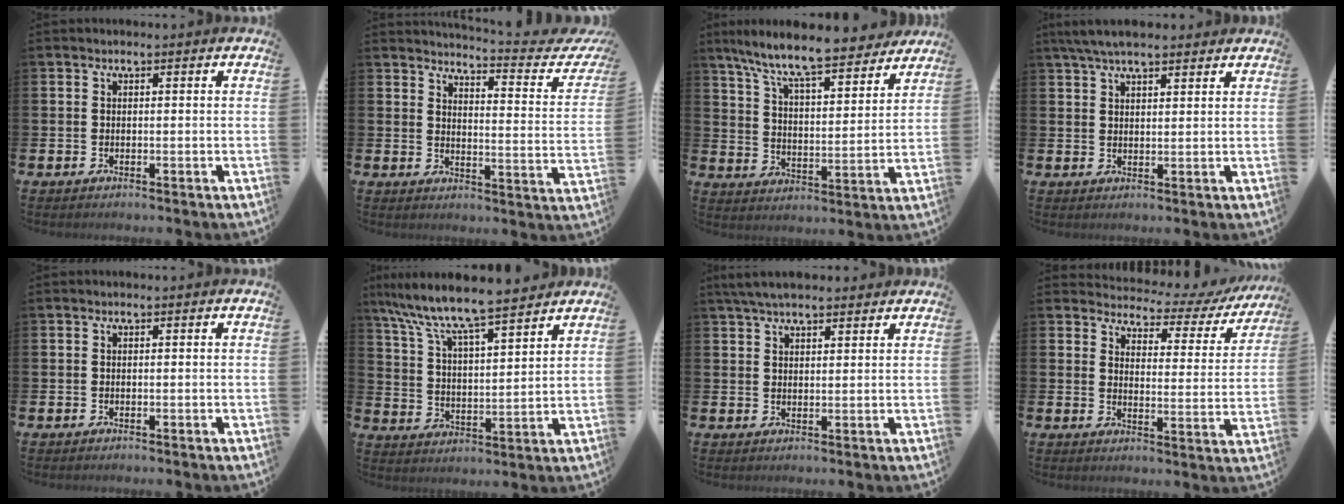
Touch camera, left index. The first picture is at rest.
{"total": 3.8, "force": [3.6, 0.1, 1.3], "torque": [-0.022, -0.045, 0.046]}
{"total": 10.1, "force": [9.2, 1.4, 4.0], "torque": [-0.110, -0.062, 0.156]}
{"total": 5.4, "force": [4.7, 1.2, 2.3], "torque": [-0.050, -0.011, 0.086]}
{"total": 0.0}
{"total": 9.3, "force": [8.5, 0.7, 3.8], "torque": [-0.110, -0.053, 0.145]}
{"total": 4.7, "force": [4.2, 1.3, 1.7], "torque": [-0.039, -0.008, 0.078]}
{"total": 3.9, "force": [3.4, 1.6, 0.9], "torque": [-0.033, -0.035, 0.049]}